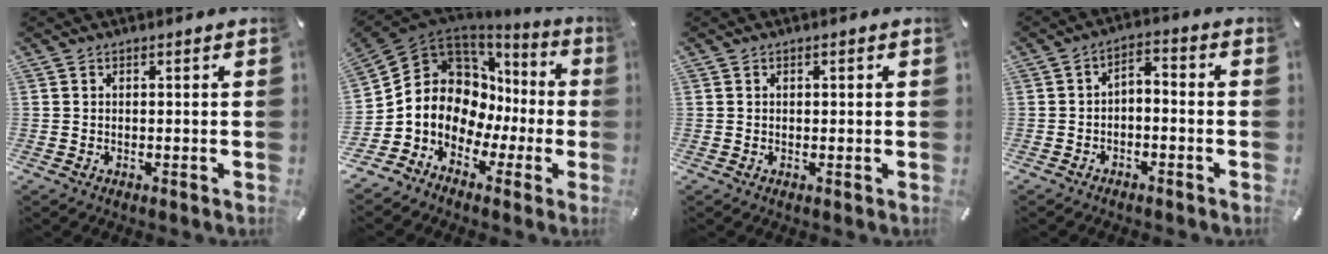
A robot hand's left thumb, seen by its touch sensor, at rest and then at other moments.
{"total": 10.8, "force": [0.4, 10.1, 3.7], "torque": [-0.078, -0.046, 0.016]}
{"total": 0.6, "force": [0.0, 0.5, 0.4], "torque": [-0.009, 0.003, -0.001]}
{"total": 3.7, "force": [-3.0, 1.4, 1.5], "torque": [-0.025, 0.020, -0.060]}